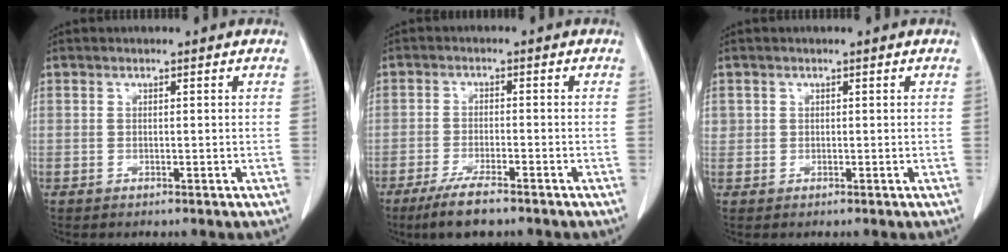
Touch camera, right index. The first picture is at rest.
{"total": 6.2, "force": [-4.6, 0.9, 4.1], "torque": [-0.079, -0.014, -0.076]}
{"total": 1.0, "force": [0.3, 1.0, 0.1], "torque": [0.011, 0.003, 0.003]}